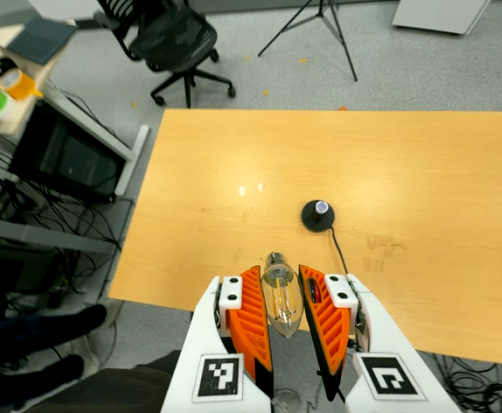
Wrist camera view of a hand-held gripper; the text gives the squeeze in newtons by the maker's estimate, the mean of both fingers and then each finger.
{"total": 8.6, "left": 7.8, "right": 9.4}